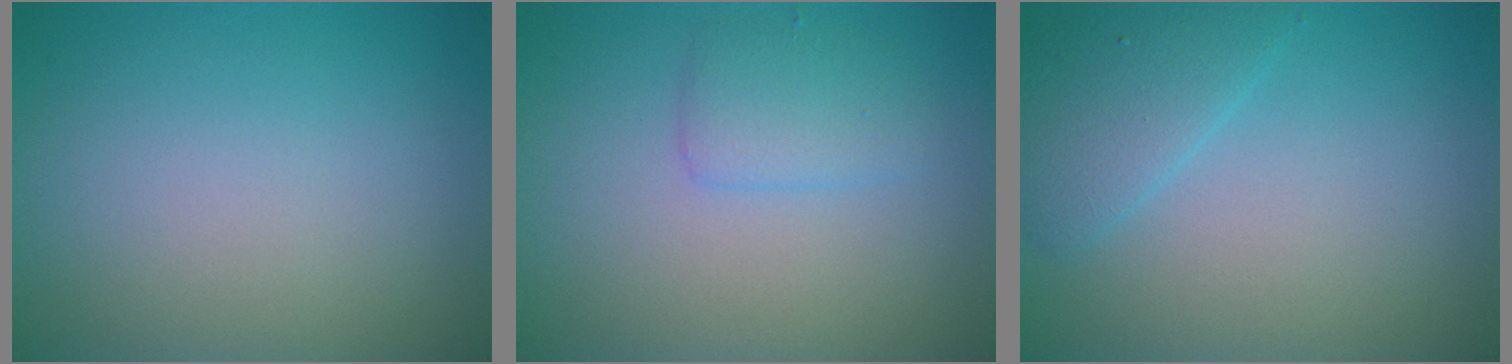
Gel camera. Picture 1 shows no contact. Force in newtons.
{"total": 2.1, "press": 2.1, "slide": 0.2}
{"total": 2.6, "press": 2.6, "slide": 0.2}